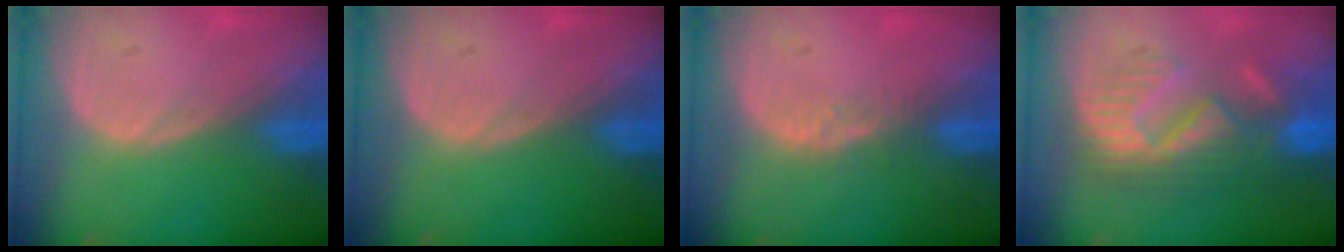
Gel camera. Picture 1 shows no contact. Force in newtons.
{"total": 0.0}
{"total": 2.4, "press": 1.8, "slide": 1.5}
{"total": 8.9, "press": 8.8, "slide": 1.5}